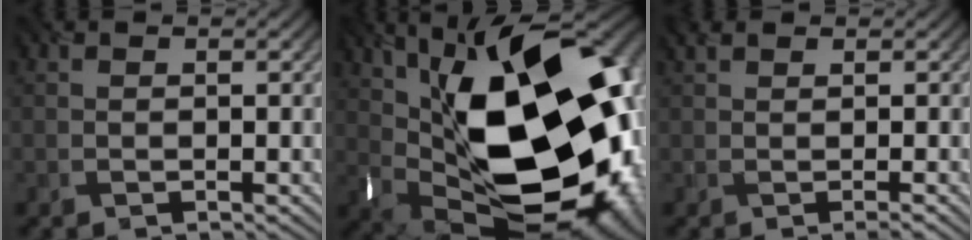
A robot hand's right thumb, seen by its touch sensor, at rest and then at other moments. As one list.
[{"total": 22.0, "force": [2.4, 13.9, 16.9], "torque": [-0.321, -0.036, 0.067]}, {"total": 1.7, "force": [0.2, 0.3, 1.6], "torque": [-0.024, 0.010, 0.001]}]